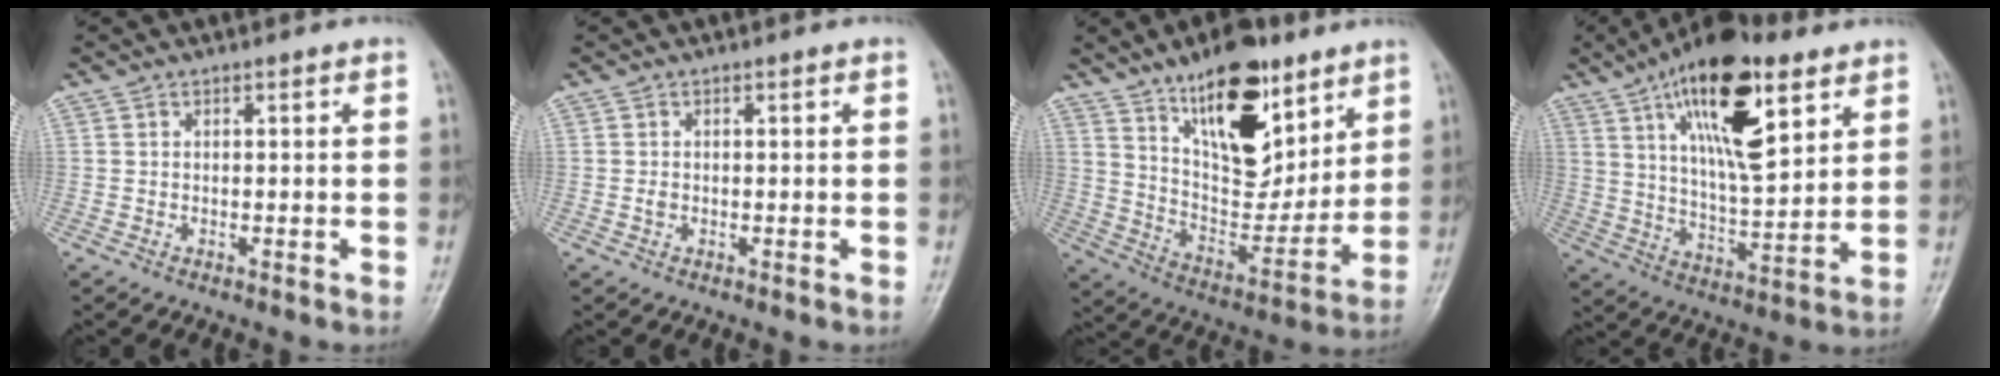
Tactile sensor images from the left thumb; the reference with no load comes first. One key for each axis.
{"total": 1.1, "fx": -0.1, "fy": 0.8, "fz": 0.7, "tx": -0.009, "ty": 0.003, "tz": -0.002}
{"total": 20.4, "fx": 11.8, "fy": 9.4, "fz": 13.8, "tx": -0.161, "ty": -0.068, "tz": 0.202}
{"total": 20.5, "fx": 9.7, "fy": 7.8, "fz": 16.2, "tx": -0.243, "ty": -0.035, "tz": 0.164}